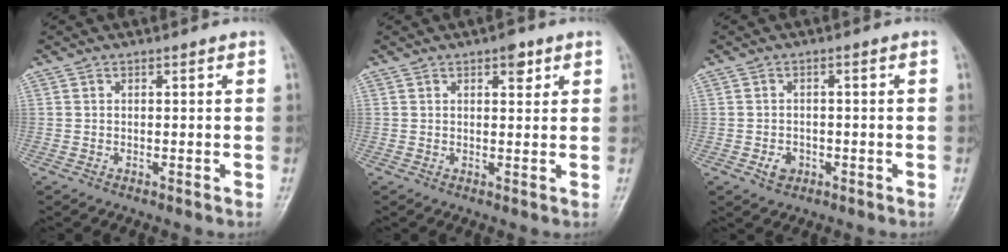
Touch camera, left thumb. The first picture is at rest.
{"total": 3.0, "force": [1.7, 1.4, 2.0], "torque": [-0.016, -0.005, 0.020]}
{"total": 2.7, "force": [-1.1, 2.1, 1.3], "torque": [-0.015, 0.007, -0.015]}